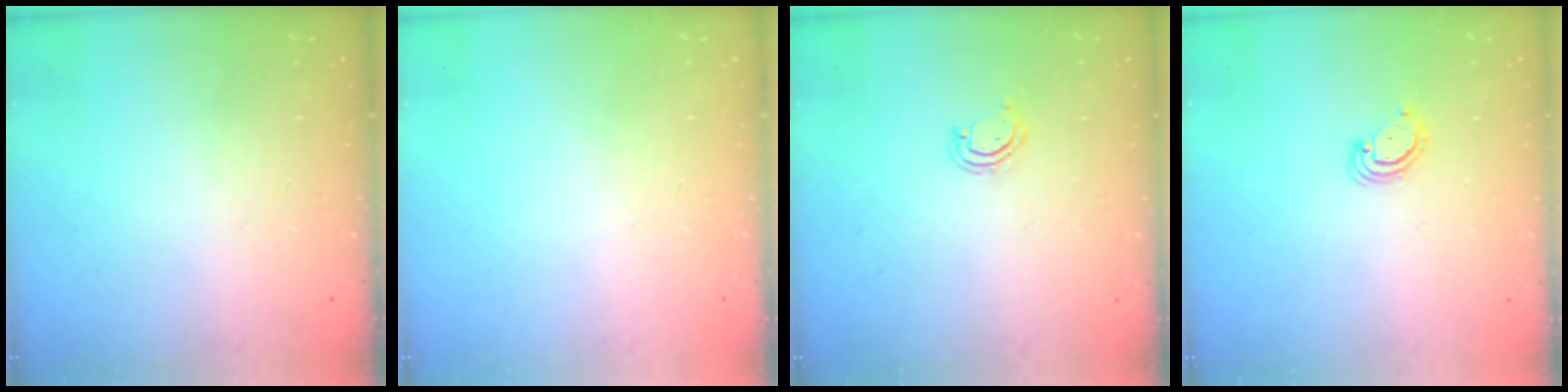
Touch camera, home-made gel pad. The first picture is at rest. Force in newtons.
{"total": 0.0}
{"total": 3.7, "press": 3.6, "slide": 0.3}
{"total": 2.9, "press": 2.9, "slide": 0.3}